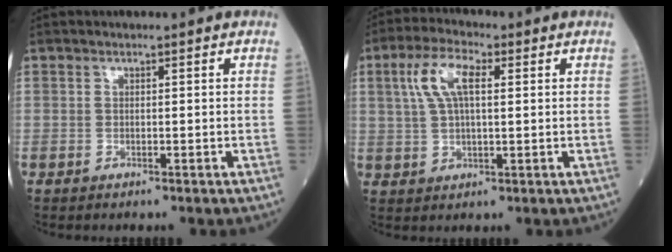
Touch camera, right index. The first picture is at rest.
{"total": 7.4, "force": [2.4, 2.5, 6.5], "torque": [-0.142, 0.017, 0.047]}